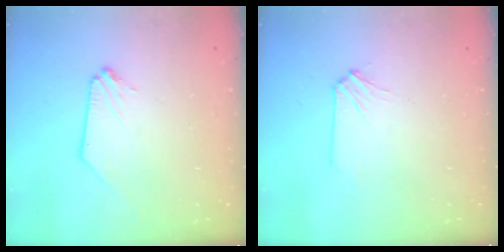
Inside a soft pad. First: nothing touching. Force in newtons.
{"total": 1.7, "press": 1.6, "slide": 0.3}